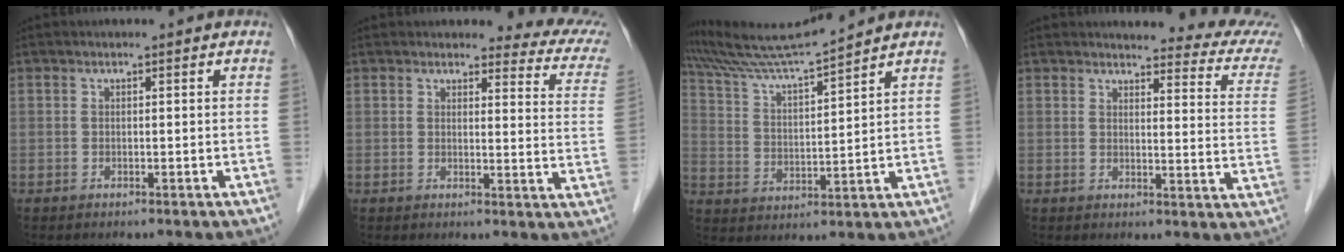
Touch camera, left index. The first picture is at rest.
{"total": 8.4, "force": [7.9, 1.6, 2.3], "torque": [-0.006, -0.055, 0.056]}
{"total": 9.9, "force": [9.3, -2.1, 2.6], "torque": [-0.062, 0.002, 0.179]}
{"total": 12.7, "force": [12.2, 0.8, 3.3], "torque": [-0.016, -0.075, 0.104]}